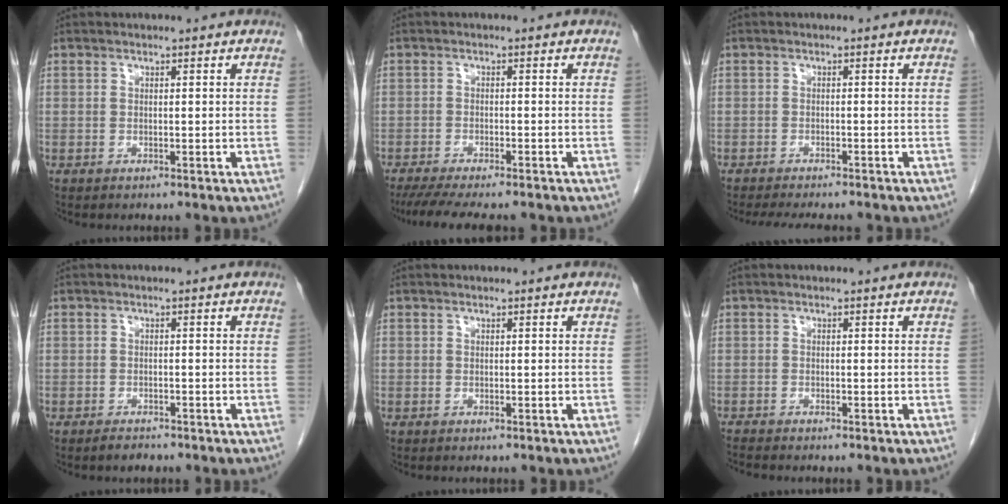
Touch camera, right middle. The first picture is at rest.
{"total": 10.2, "force": [-8.7, 1.5, 5.2], "torque": [-0.071, -0.013, -0.130]}
{"total": 7.9, "force": [-7.0, 1.6, 3.4], "torque": [-0.045, -0.010, -0.096]}
{"total": 1.6, "force": [-1.4, 0.6, 0.6], "torque": [-0.015, -0.001, -0.018]}
{"total": 0.0}
{"total": 1.5, "force": [-1.4, -0.3, 0.1], "torque": [-0.009, -0.005, -0.029]}